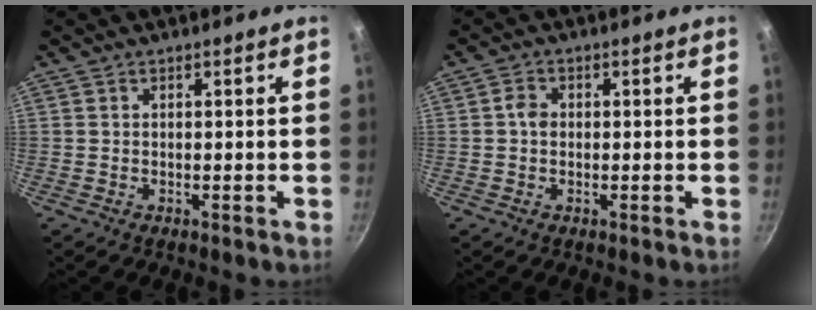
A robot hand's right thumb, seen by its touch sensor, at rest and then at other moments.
{"total": 2.2, "force": [0.0, 1.8, 1.3], "torque": [-0.020, 0.008, -0.003]}